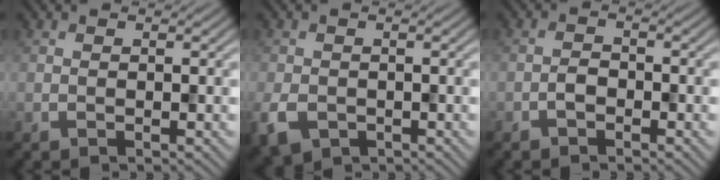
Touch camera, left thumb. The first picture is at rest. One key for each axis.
{"total": 4.4, "fx": -1.8, "fy": 3.2, "fz": 2.4, "tx": -0.066, "ty": -0.017, "tz": -0.040}
{"total": 1.7, "fx": -1.0, "fy": 1.0, "fz": 0.9, "tx": -0.016, "ty": 0.004, "tz": -0.025}